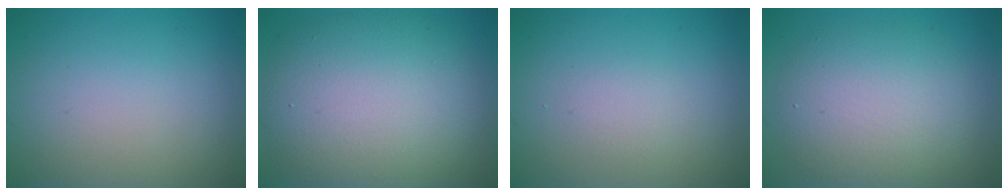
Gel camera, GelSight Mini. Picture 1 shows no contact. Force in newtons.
{"total": 10.9, "press": 10.9, "slide": 0.6}
{"total": 1.1, "press": 1.1, "slide": 0.1}
{"total": 6.3, "press": 6.3, "slide": 0.3}